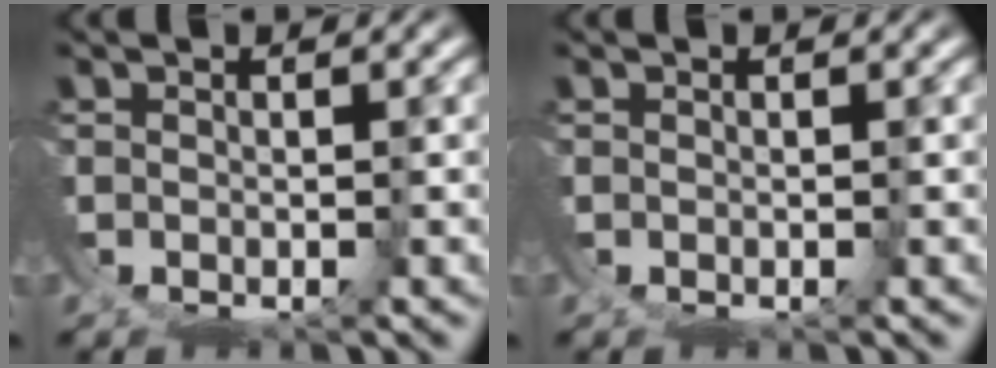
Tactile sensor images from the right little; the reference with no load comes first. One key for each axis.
{"total": 0.0}